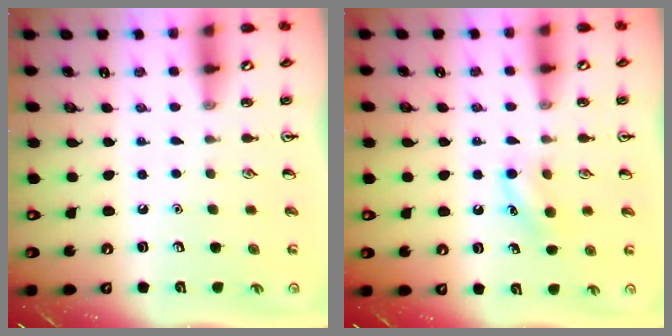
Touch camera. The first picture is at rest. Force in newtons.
{"total": 7.8, "press": 7.6, "slide": 1.8}